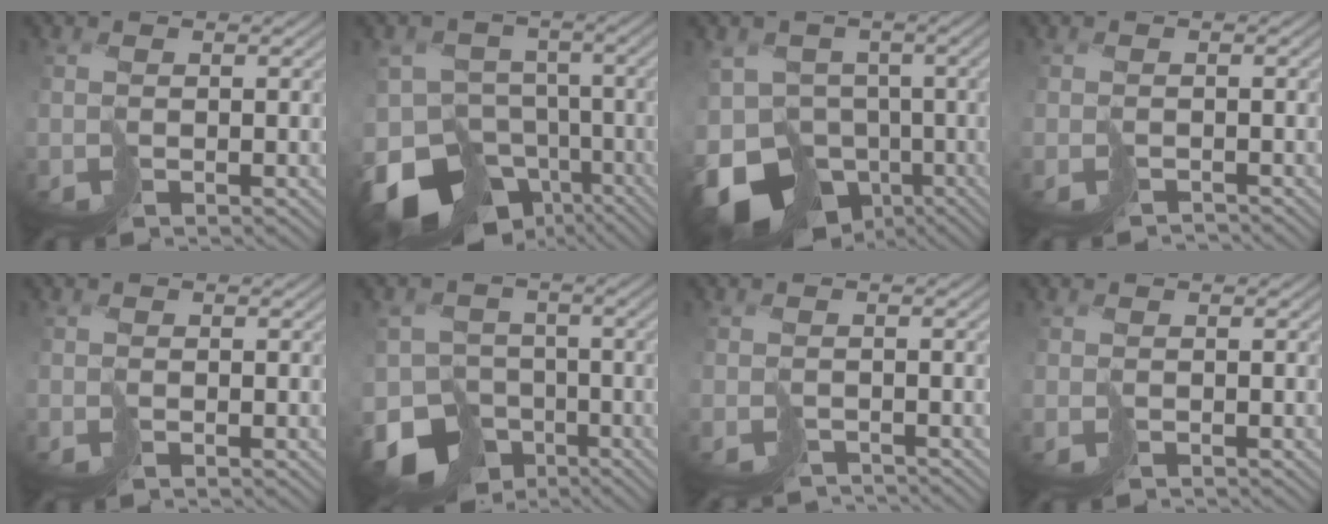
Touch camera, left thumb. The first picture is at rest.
{"total": 13.4, "force": [-8.9, 7.8, 6.3], "torque": [-0.128, -0.024, -0.128]}
{"total": 11.9, "force": [-7.1, 7.6, 5.8], "torque": [-0.126, -0.023, -0.110]}
{"total": 1.7, "force": [-1.6, 0.5, 0.2], "torque": [0.008, -0.002, -0.030]}
{"total": 0.0}
{"total": 11.1, "force": [-7.4, 7.0, 4.3], "torque": [-0.084, -0.021, -0.124]}
{"total": 2.6, "force": [-2.5, 0.6, 0.2], "torque": [0.011, -0.007, -0.041]}
{"total": 0.6, "force": [-0.6, 0.0, -0.2], "torque": [0.006, -0.002, -0.010]}